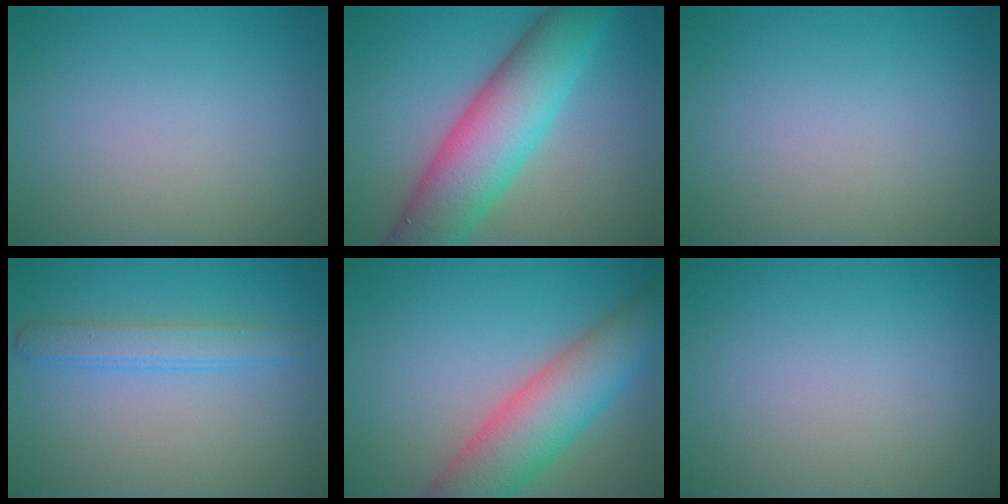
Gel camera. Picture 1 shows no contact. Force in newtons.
{"total": 9.4, "press": 9.4, "slide": 0.1}
{"total": 0.0}
{"total": 2.5, "press": 2.5, "slide": 0.1}
{"total": 7.8, "press": 7.8, "slide": 0.6}
{"total": 0.0}